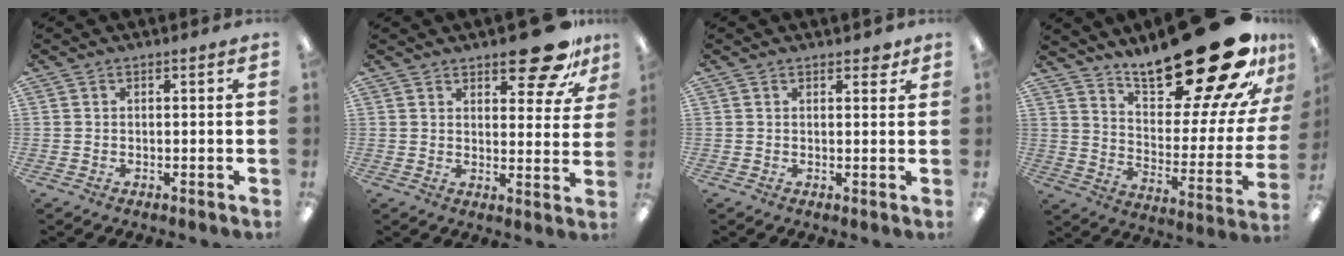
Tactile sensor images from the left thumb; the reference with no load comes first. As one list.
[{"total": 12.3, "force": [9.1, 4.3, 7.1], "torque": [-0.073, -0.060, 0.151]}, {"total": 2.0, "force": [1.5, 1.0, 0.9], "torque": [-0.004, -0.004, 0.024]}, {"total": 28.5, "force": [20.6, 8.5, 17.8], "torque": [-0.220, -0.152, 0.336]}]